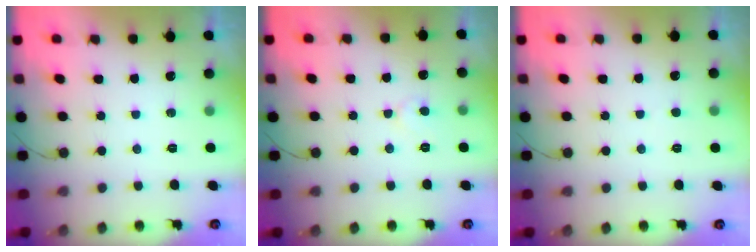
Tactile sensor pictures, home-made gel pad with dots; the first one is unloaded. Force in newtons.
{"total": 4.4, "press": 4.4, "slide": 0.4}
{"total": 2.3, "press": 2.3, "slide": 0.2}